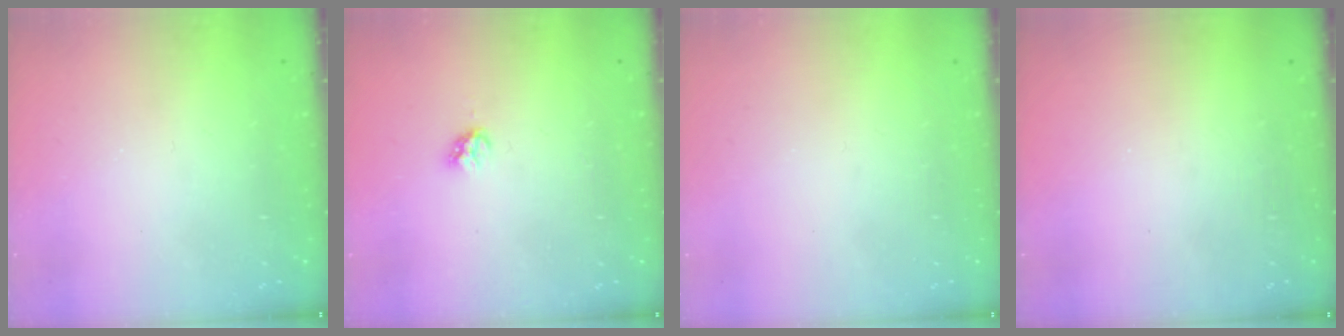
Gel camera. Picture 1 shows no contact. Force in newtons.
{"total": 2.8, "press": 2.8, "slide": 0.2}
{"total": 0.0}
{"total": 0.0}